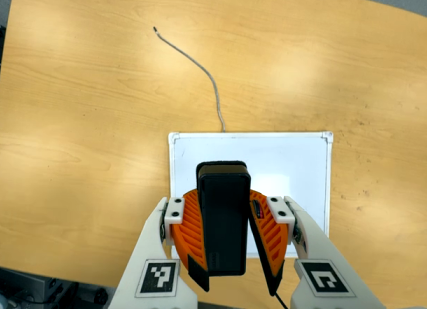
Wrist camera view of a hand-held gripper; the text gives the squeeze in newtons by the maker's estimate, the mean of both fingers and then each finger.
{"total": 10.6, "left": 10.2, "right": 11.0}